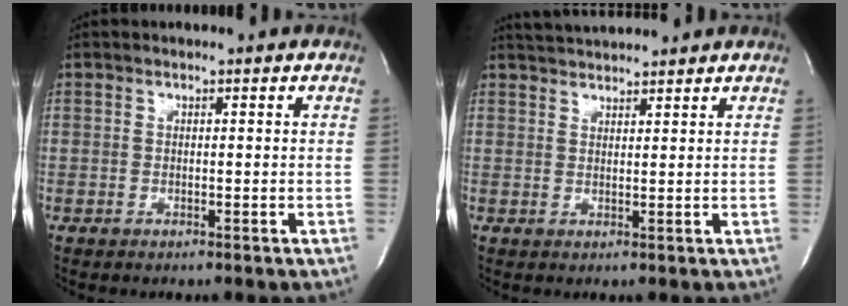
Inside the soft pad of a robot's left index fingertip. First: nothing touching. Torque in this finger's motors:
{"motor_torque": [0.11, -0.07, 0.04, 0.02]}